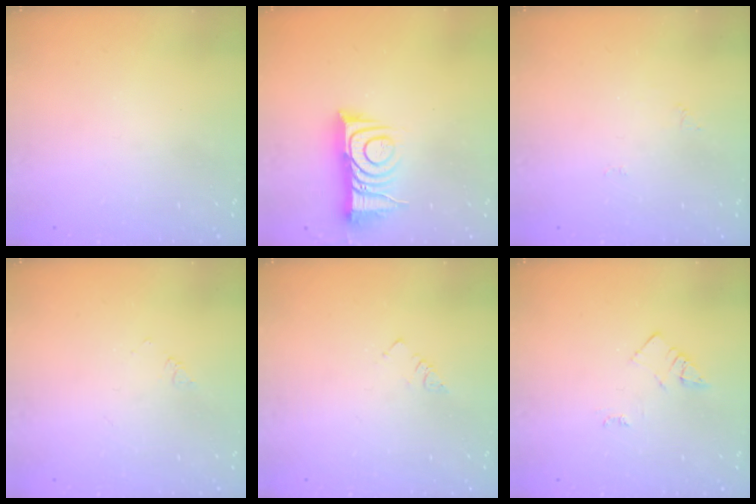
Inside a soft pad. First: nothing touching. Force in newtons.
{"total": 11.2, "press": 11.2, "slide": 0.1}
{"total": 3.8, "press": 3.8, "slide": 0.4}
{"total": 2.2, "press": 2.2, "slide": 0.3}
{"total": 2.9, "press": 2.9, "slide": 0.4}
{"total": 3.3, "press": 3.3, "slide": 0.4}